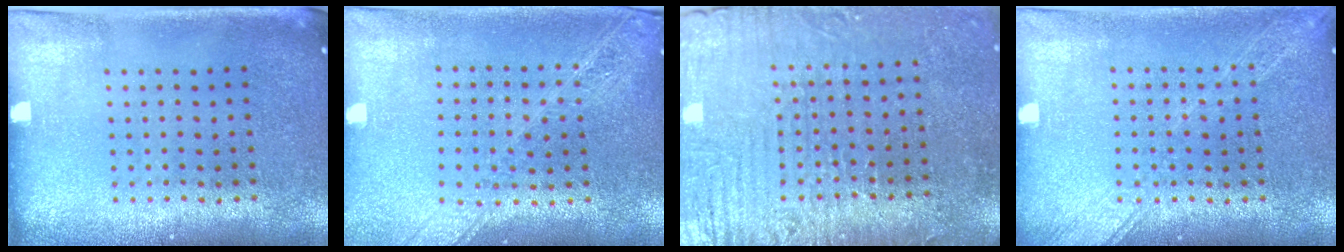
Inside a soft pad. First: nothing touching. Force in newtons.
{"total": 2.1, "press": 1.8, "slide": 1.0}
{"total": 4.1, "press": 3.8, "slide": 1.6}
{"total": 2.7, "press": 2.6, "slide": 0.4}